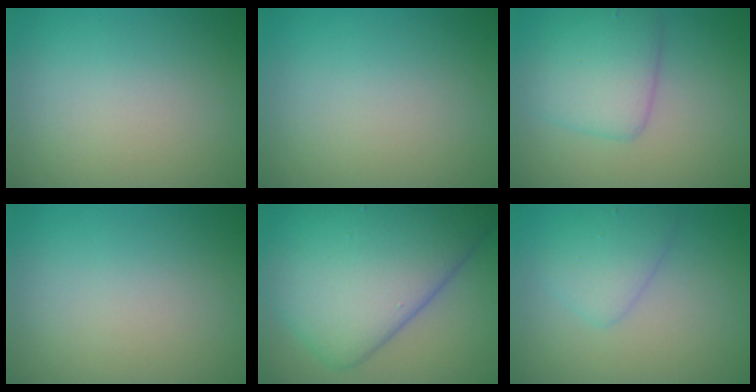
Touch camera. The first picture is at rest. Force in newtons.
{"total": 0.0}
{"total": 4.3, "press": 4.3, "slide": 0.0}
{"total": 0.0}
{"total": 11.6, "press": 11.6, "slide": 0.3}
{"total": 2.6, "press": 2.6, "slide": 0.1}